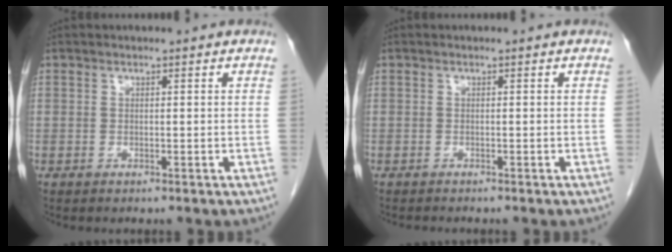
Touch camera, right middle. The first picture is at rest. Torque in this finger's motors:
{"motor_torque": [0.04, -0.03, 0.00, 0.00]}